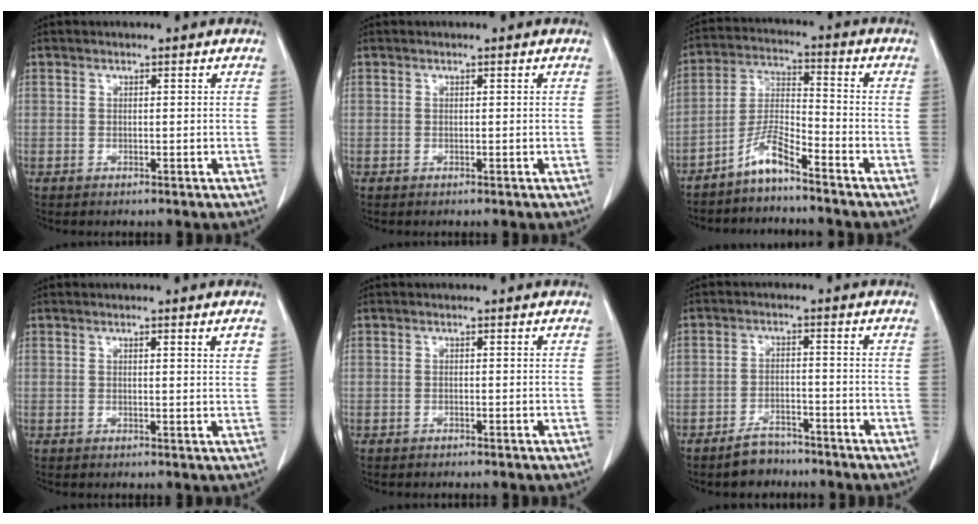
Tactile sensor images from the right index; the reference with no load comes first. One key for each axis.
{"total": 0.0}
{"total": 6.0, "fx": -4.8, "fy": 0.5, "fz": 3.6, "tx": -0.079, "ty": -0.001, "tz": -0.094}
{"total": 2.8, "fx": 1.3, "fy": 0.2, "fz": 2.5, "tx": -0.033, "ty": -0.002, "tz": 0.014}
{"total": 0.0}
{"total": 4.2, "fx": -3.5, "fy": 2.0, "fz": 1.1, "tx": -0.021, "ty": 0.004, "tz": -0.052}